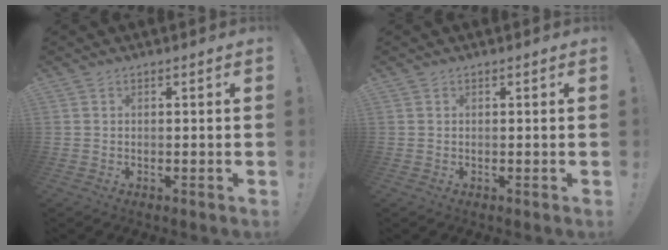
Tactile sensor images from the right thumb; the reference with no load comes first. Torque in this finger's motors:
{"motor_torque": [0.00, 0.01, -0.21, 0.19, 0.04]}